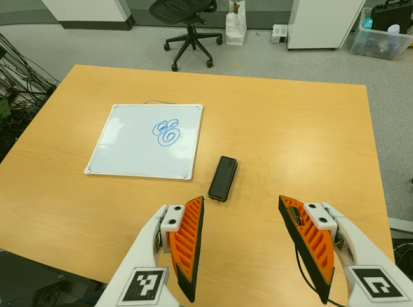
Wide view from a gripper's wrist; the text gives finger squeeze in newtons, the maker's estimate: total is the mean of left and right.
{"total": 0.0}